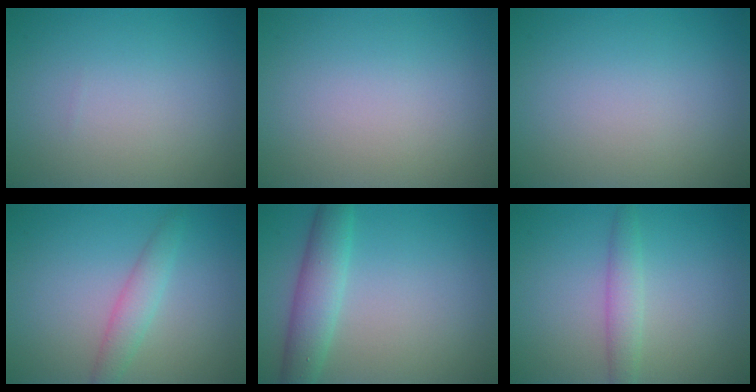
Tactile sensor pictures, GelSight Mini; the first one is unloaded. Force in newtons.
{"total": 0.0}
{"total": 0.0}
{"total": 2.3, "press": 2.3, "slide": 0.0}
{"total": 3.9, "press": 3.9, "slide": 0.2}
{"total": 2.1, "press": 2.1, "slide": 0.1}